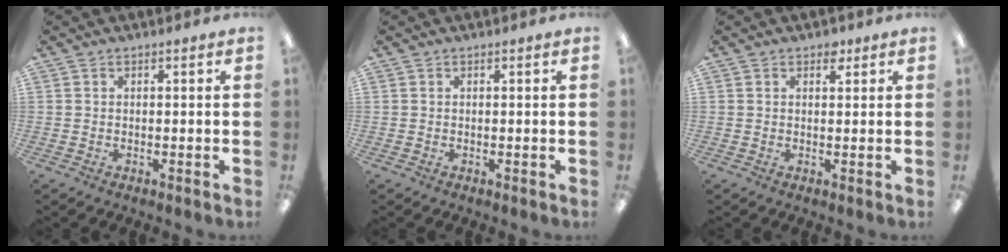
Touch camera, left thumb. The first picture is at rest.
{"total": 0.0}
{"total": 2.3, "force": [1.4, 1.3, 1.3], "torque": [-0.002, -0.006, 0.020]}